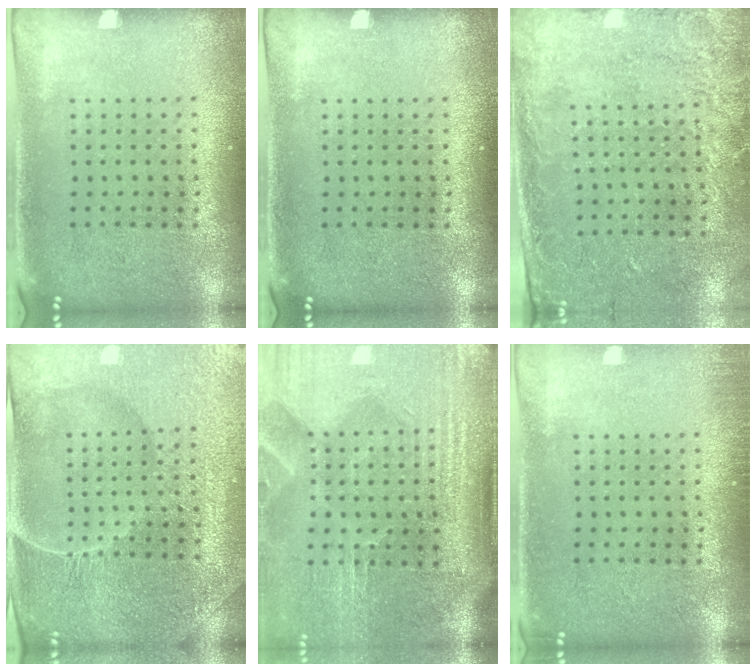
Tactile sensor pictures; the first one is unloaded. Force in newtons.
{"total": 0.0}
{"total": 2.6, "press": 1.9, "slide": 1.8}
{"total": 4.3, "press": 4.2, "slide": 1.1}
{"total": 4.9, "press": 4.2, "slide": 2.6}
{"total": 0.9, "press": 0.9, "slide": 0.2}